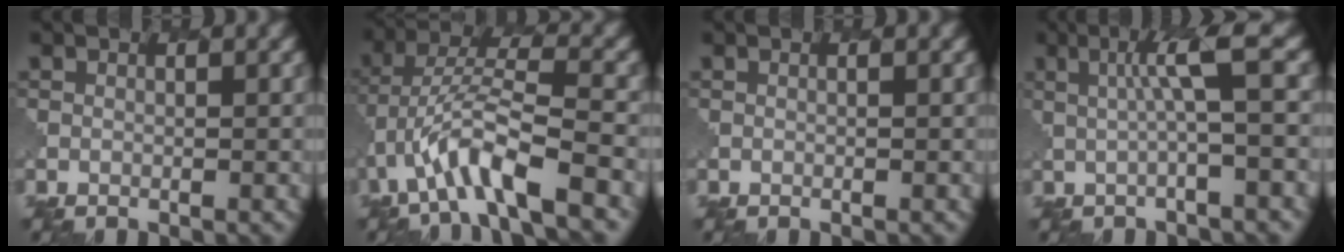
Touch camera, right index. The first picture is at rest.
{"total": 7.2, "force": [-3.8, 1.6, 5.9], "torque": [-0.112, 0.007, -0.072]}
{"total": 0.0}
{"total": 4.1, "force": [1.0, 0.4, 4.0], "torque": [-0.064, 0.008, 0.018]}